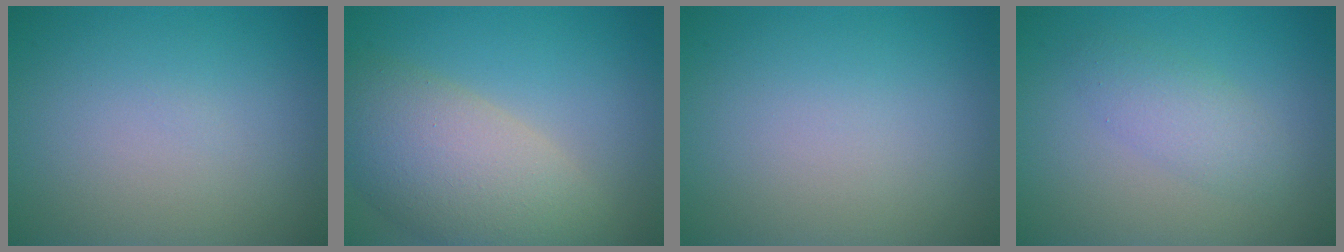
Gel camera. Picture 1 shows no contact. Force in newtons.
{"total": 8.5, "press": 8.5, "slide": 0.7}
{"total": 0.0}
{"total": 2.3, "press": 2.3, "slide": 0.2}